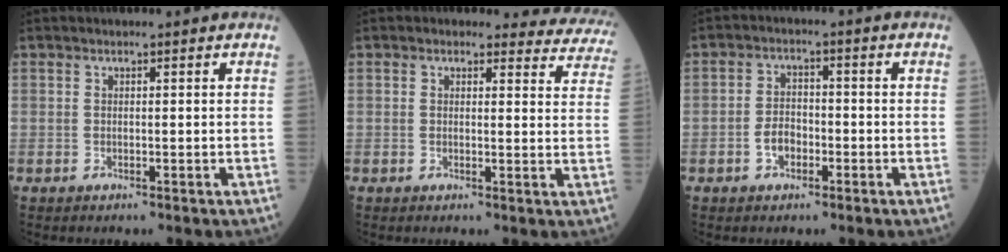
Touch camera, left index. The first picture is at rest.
{"total": 9.7, "force": [9.1, 3.3, 0.6], "torque": [0.042, -0.020, 0.059]}
{"total": 3.8, "force": [-1.5, 2.4, 2.5], "torque": [-0.052, 0.009, -0.030]}